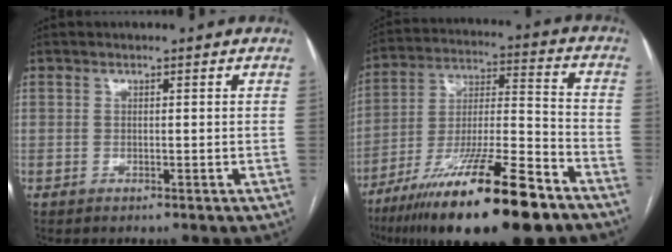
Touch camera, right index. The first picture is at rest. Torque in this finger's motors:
{"motor_torque": [1.12, -1.02, 1.05, 0.21]}